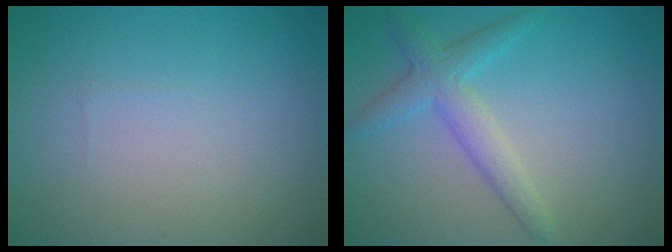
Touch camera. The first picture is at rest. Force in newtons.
{"total": 3.3, "press": 3.3, "slide": 0.1}